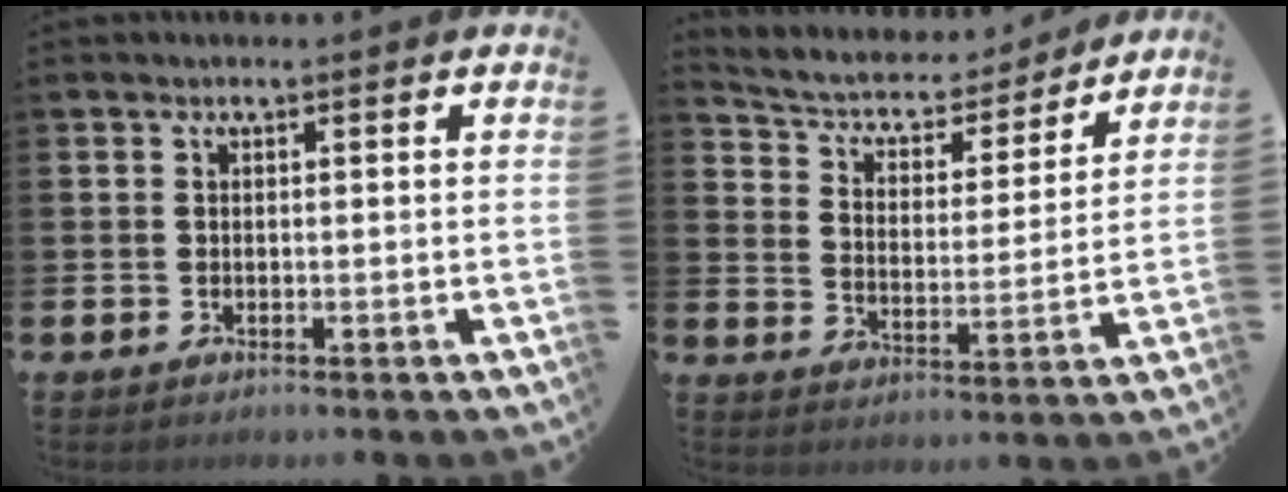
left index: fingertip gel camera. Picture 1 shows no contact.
{"total": 5.1, "force": [4.5, 1.9, 1.1], "torque": [-0.058, -0.037, 0.072]}